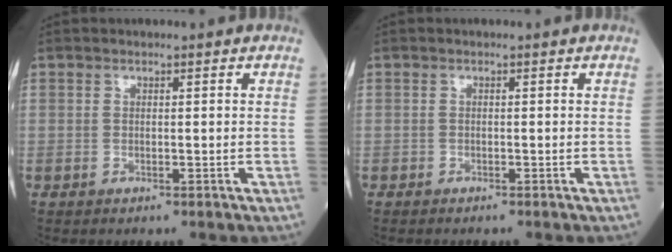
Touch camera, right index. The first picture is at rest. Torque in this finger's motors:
{"motor_torque": [-0.22, -0.19, -0.07, -0.01]}